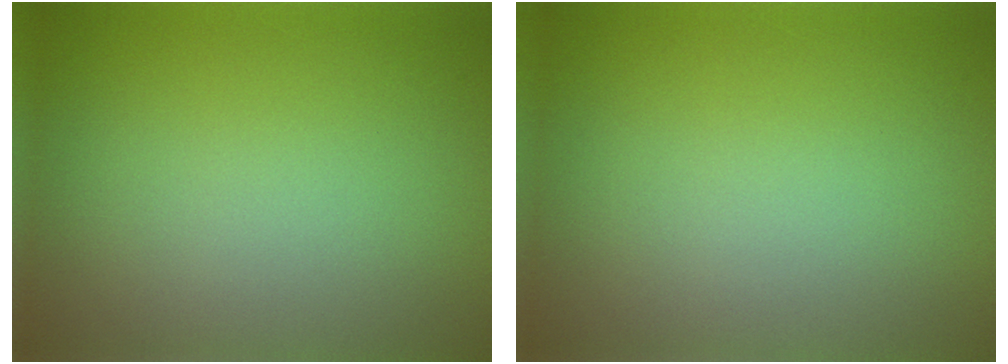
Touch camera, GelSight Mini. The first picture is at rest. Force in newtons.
{"total": 0.0}